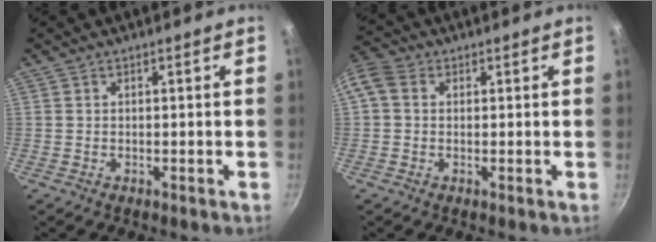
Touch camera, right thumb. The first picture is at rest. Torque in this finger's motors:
{"motor_torque": [0.02, 0.93, 0.76, -0.56, 0.53]}